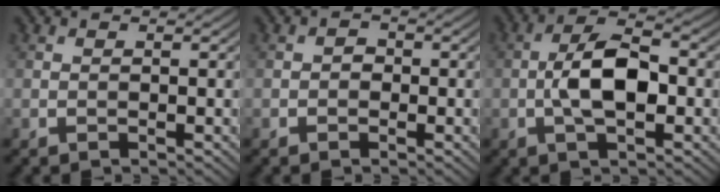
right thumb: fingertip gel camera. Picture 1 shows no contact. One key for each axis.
{"total": 1.3, "fx": -0.5, "fy": 1.1, "fz": 0.5, "tx": -0.007, "ty": 0.000, "tz": -0.013}
{"total": 7.4, "fx": -1.0, "fy": 3.2, "fz": 6.6, "tx": -0.124, "ty": 0.012, "tz": -0.027}